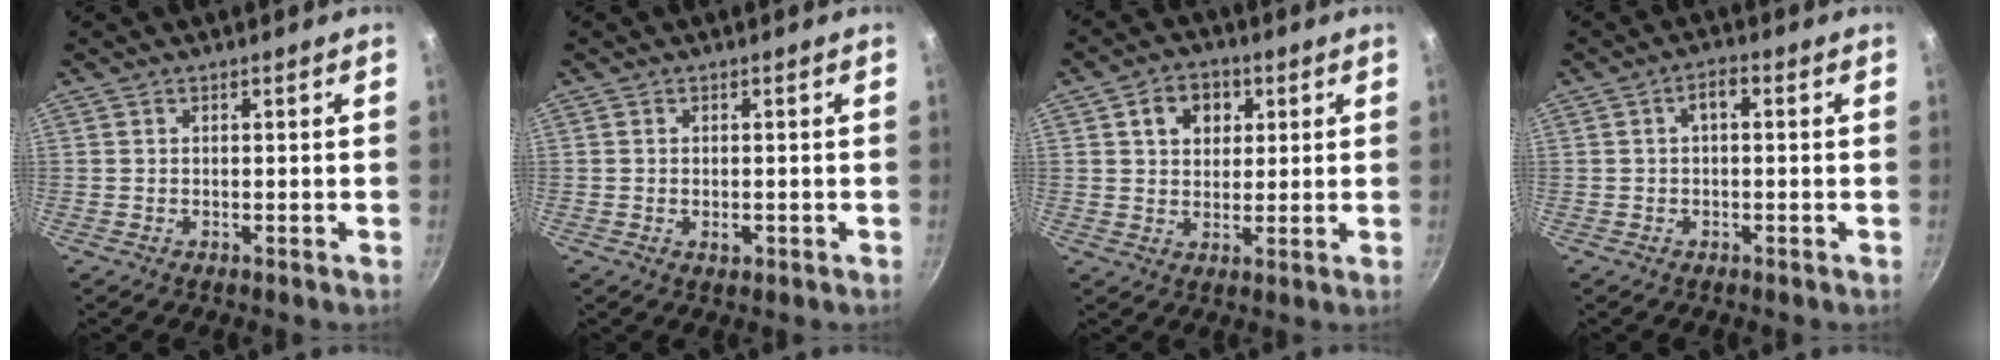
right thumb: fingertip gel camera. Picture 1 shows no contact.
{"total": 1.6, "force": [-0.4, 1.0, 1.2], "torque": [-0.019, -0.001, -0.006]}
{"total": 7.5, "force": [2.6, 5.8, 3.8], "torque": [-0.034, 0.003, 0.037]}
{"total": 2.7, "force": [0.1, 1.3, 2.4], "torque": [-0.043, 0.015, 0.001]}